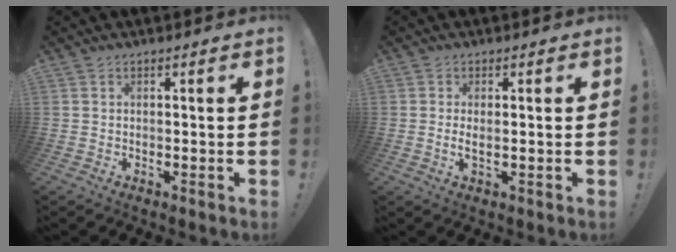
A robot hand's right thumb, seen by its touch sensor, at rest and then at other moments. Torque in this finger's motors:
{"motor_torque": [-0.24, 0.04, -0.21, 0.32, 0.12]}